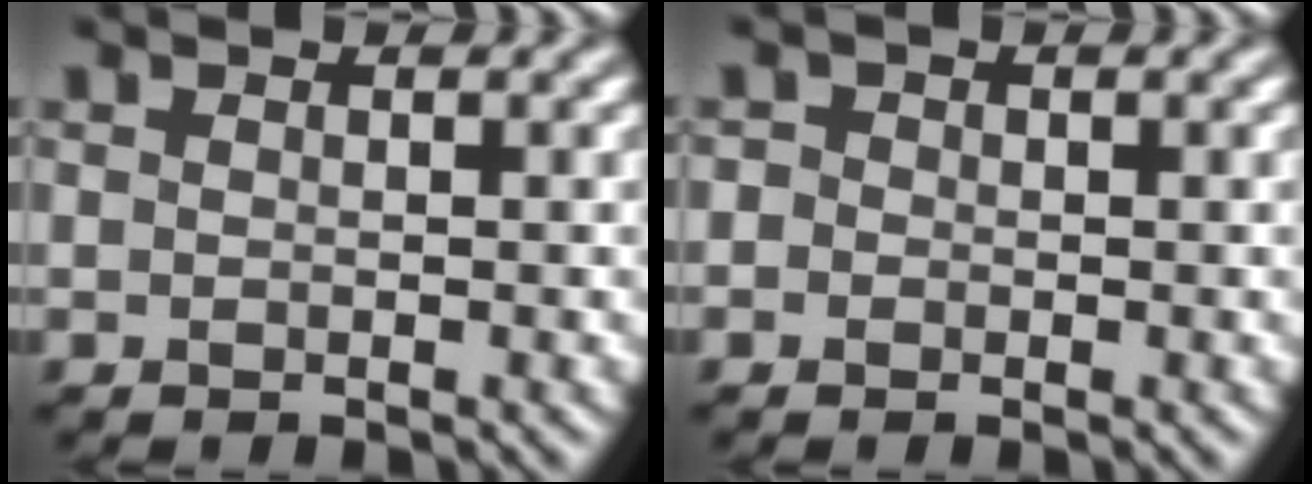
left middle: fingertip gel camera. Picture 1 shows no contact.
{"total": 1.0, "force": [0.0, 0.9, 0.3], "torque": [-0.002, -0.001, -0.014]}